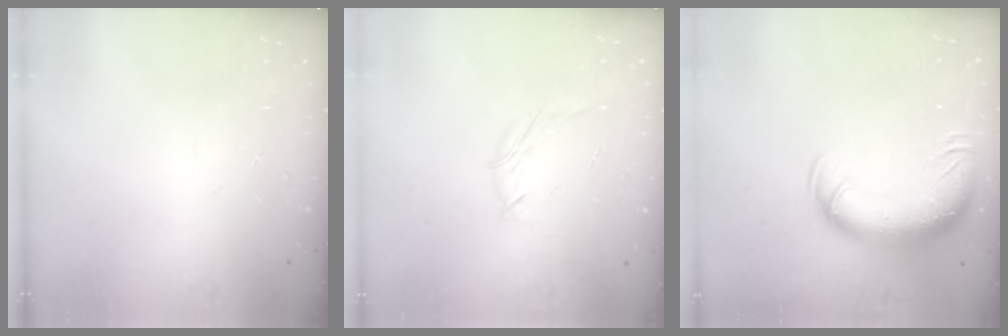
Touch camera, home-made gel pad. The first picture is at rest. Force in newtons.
{"total": 3.9, "press": 3.8, "slide": 0.8}
{"total": 13.1, "press": 12.8, "slide": 3.1}